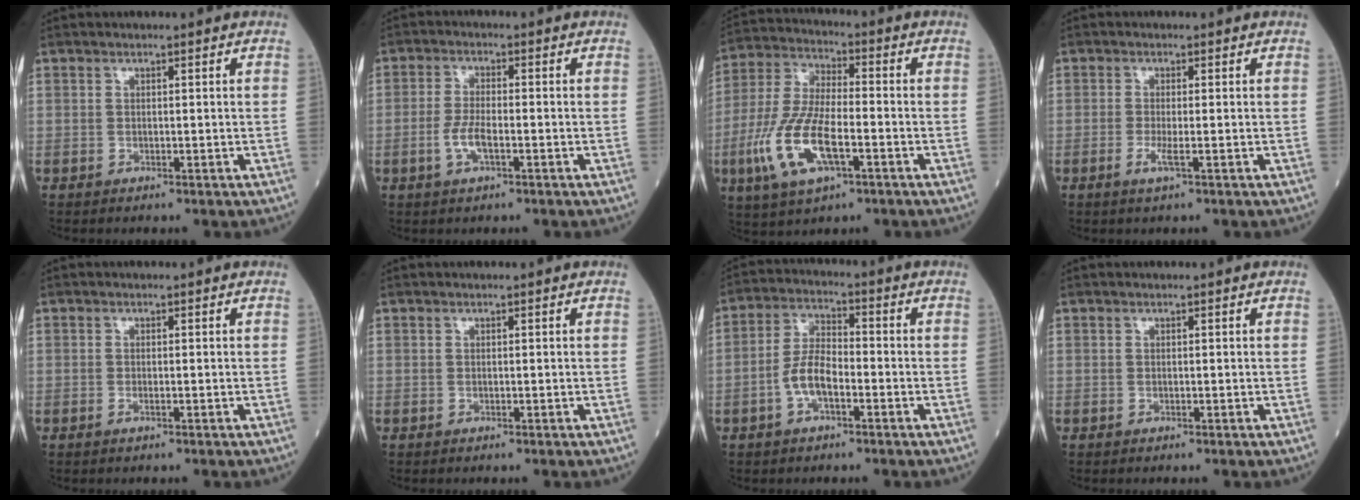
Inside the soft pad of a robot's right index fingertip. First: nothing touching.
{"total": 4.1, "force": [-1.4, 1.1, 3.7], "torque": [-0.079, 0.001, -0.026]}
{"total": 13.3, "force": [-4.5, 4.3, 11.7], "torque": [-0.256, -0.007, -0.085]}
{"total": 2.0, "force": [-0.7, -0.1, 1.9], "torque": [-0.039, -0.004, -0.016]}
{"total": 0.6, "force": [-0.2, 0.0, 0.5], "torque": [-0.012, 0.000, -0.003]}
{"total": 0.0}
{"total": 6.4, "force": [-2.2, 2.6, 5.4], "torque": [-0.114, 0.011, -0.046]}
{"total": 0.0}